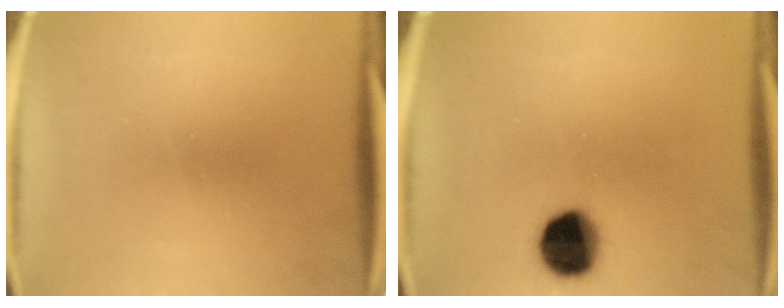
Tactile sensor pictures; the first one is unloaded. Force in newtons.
{"total": 11.6}